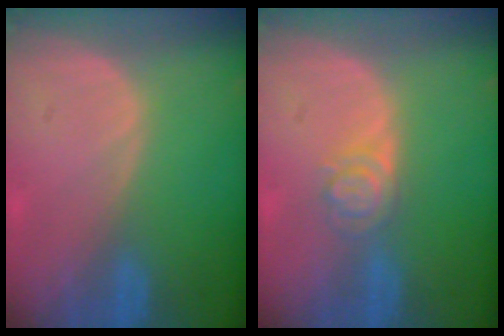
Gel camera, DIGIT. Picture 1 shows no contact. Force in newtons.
{"total": 3.9, "press": 3.6, "slide": 1.6}